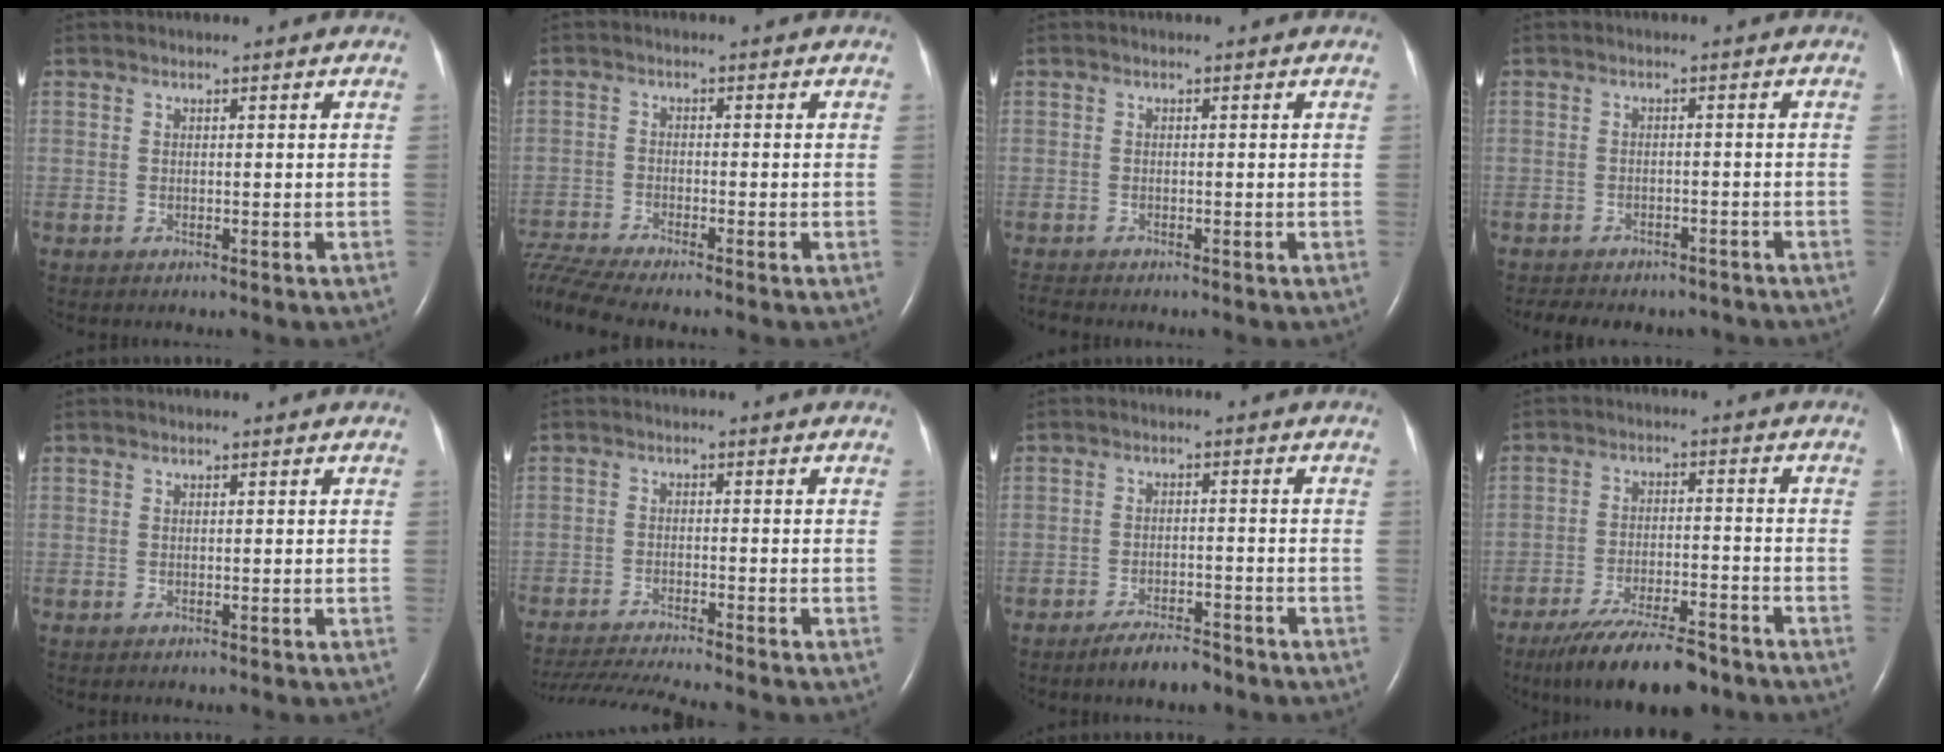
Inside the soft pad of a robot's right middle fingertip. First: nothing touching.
{"total": 7.1, "force": [-6.6, -1.1, 2.4], "torque": [-0.062, -0.009, -0.127]}
{"total": 1.2, "force": [-1.2, -0.1, 0.2], "torque": [-0.010, -0.005, -0.021]}
{"total": 9.8, "force": [-8.3, 4.1, 3.2], "torque": [-0.063, 0.003, -0.100]}
{"total": 0.0}
{"total": 10.9, "force": [-10.0, -1.1, 4.3], "torque": [-0.063, -0.023, -0.166]}
{"total": 4.5, "force": [-3.7, 1.0, 2.3], "torque": [-0.046, -0.003, -0.062]}
{"total": 12.8, "force": [-10.3, 2.6, 7.2], "torque": [-0.123, -0.020, -0.167]}